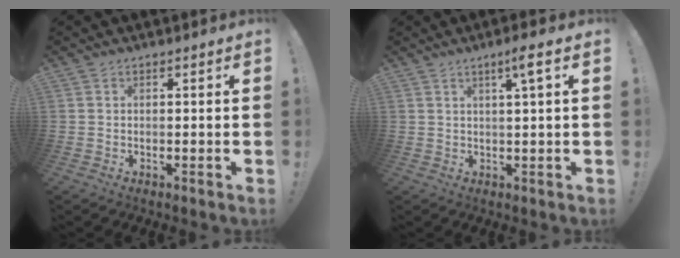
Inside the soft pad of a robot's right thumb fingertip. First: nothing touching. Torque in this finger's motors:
{"motor_torque": [0.09, -0.08, -0.13, -0.13, 0.12]}